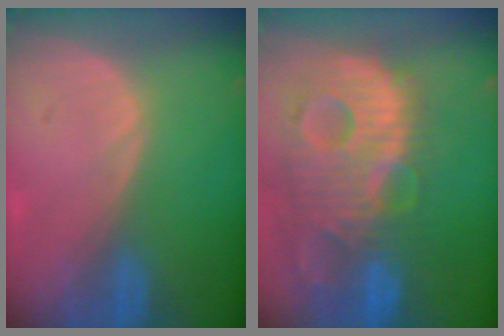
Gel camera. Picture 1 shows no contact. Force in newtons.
{"total": 13.9, "press": 11.9, "slide": 7.2}